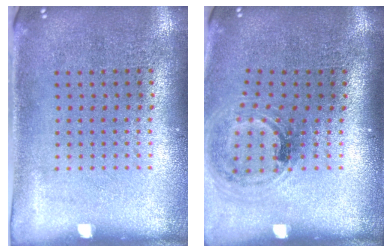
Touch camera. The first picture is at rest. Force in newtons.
{"total": 1.1, "press": 1.1, "slide": 0.3}